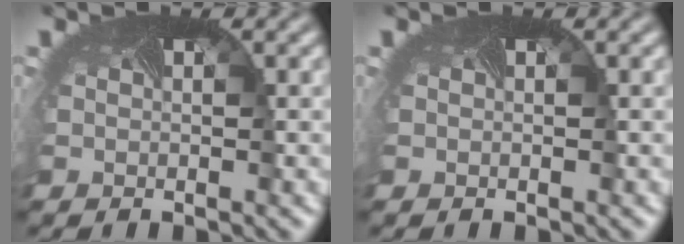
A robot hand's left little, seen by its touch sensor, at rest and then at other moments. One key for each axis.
{"total": 0.0}